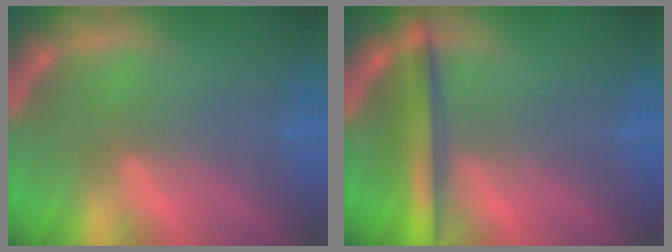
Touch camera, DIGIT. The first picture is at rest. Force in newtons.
{"total": 5.0}